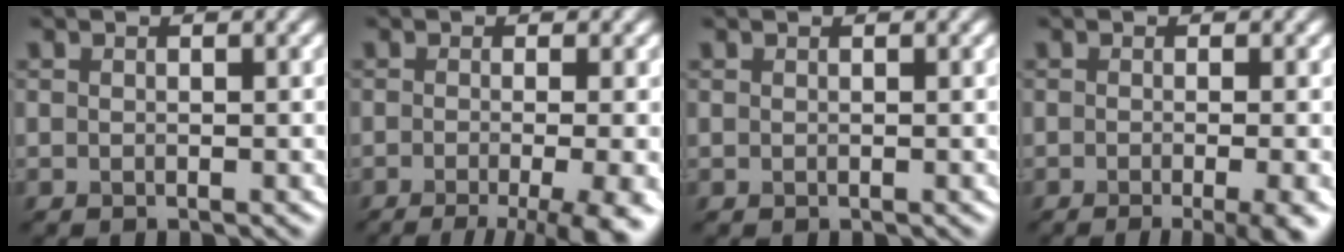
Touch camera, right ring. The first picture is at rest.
{"total": 8.7, "force": [-4.9, 2.0, 6.9], "torque": [-0.107, -0.005, -0.029]}
{"total": 0.0}
{"total": 5.5, "force": [-3.2, 1.2, 4.3], "torque": [-0.059, -0.006, -0.010]}